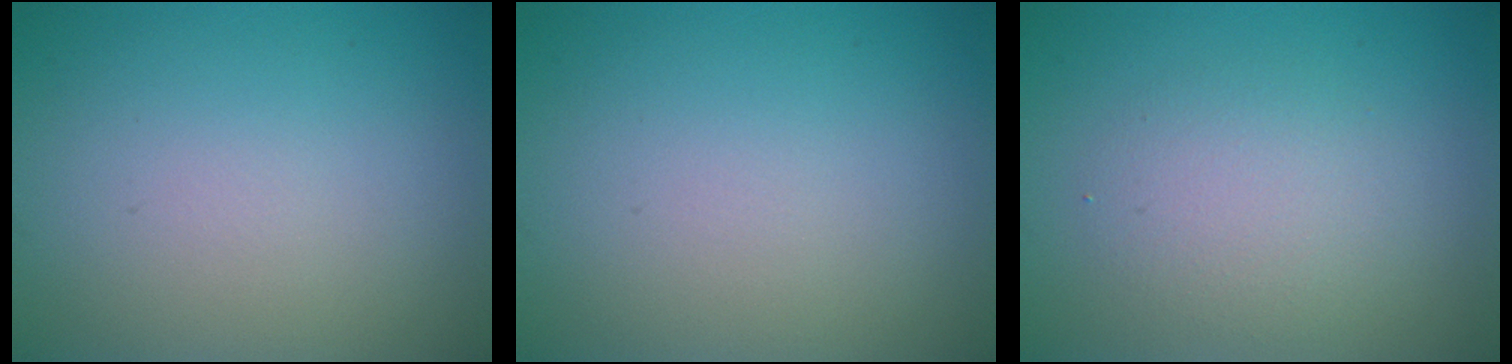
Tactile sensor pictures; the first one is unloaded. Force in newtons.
{"total": 0.0}
{"total": 2.8, "press": 2.8, "slide": 0.2}